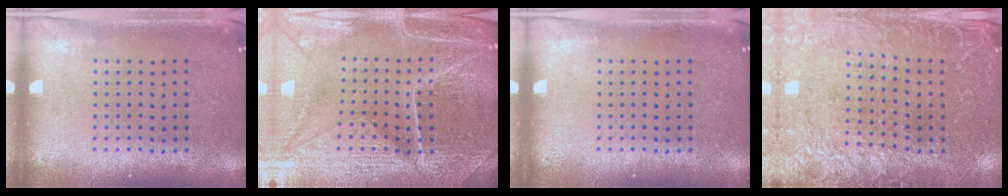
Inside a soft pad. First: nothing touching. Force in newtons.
{"total": 5.2, "press": 4.9, "slide": 1.9}
{"total": 0.0}
{"total": 2.9, "press": 2.8, "slide": 0.7}